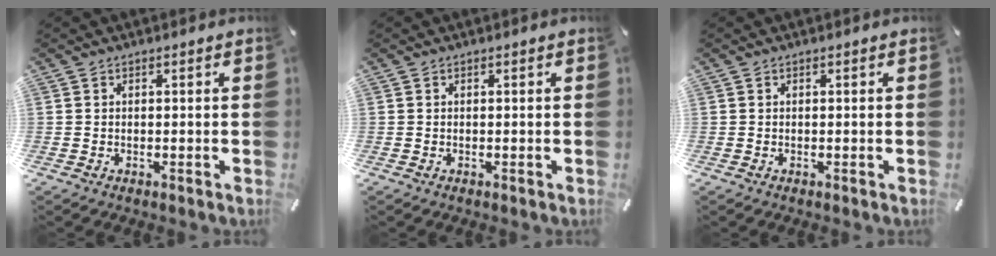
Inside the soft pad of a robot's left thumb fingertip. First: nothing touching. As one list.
[{"total": 0.0}, {"total": 0.0}]